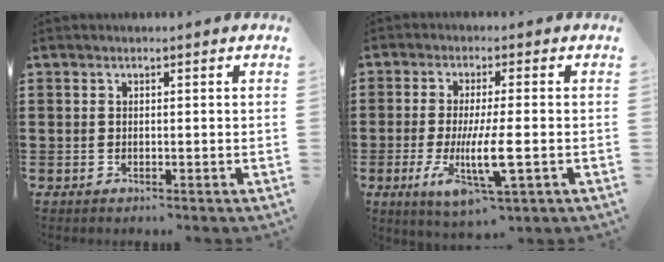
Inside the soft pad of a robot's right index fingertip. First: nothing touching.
{"total": 9.1, "force": [-2.2, 2.0, 8.6], "torque": [-0.173, -0.019, -0.039]}